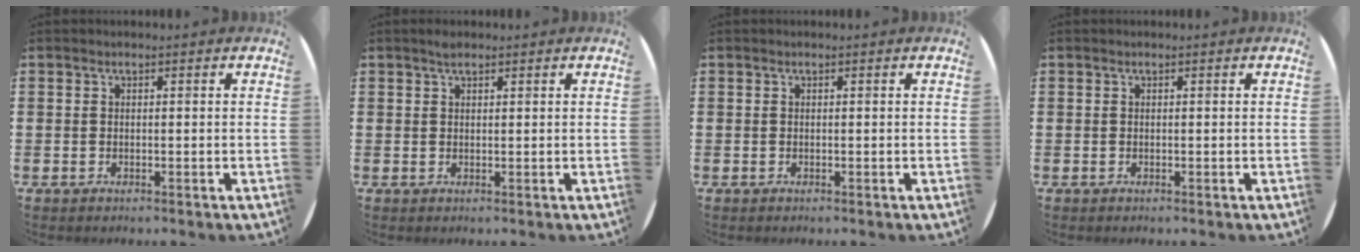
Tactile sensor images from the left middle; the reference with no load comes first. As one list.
[{"total": 1.1, "force": [0.9, 0.3, 0.5], "torque": [-0.003, 0.000, 0.015]}, {"total": 0.0}, {"total": 0.0}]